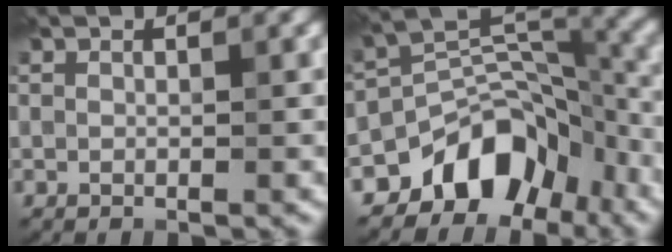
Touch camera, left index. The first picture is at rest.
{"total": 8.9, "force": [-5.6, 5.3, 4.5], "torque": [-0.049, 0.006, -0.102]}